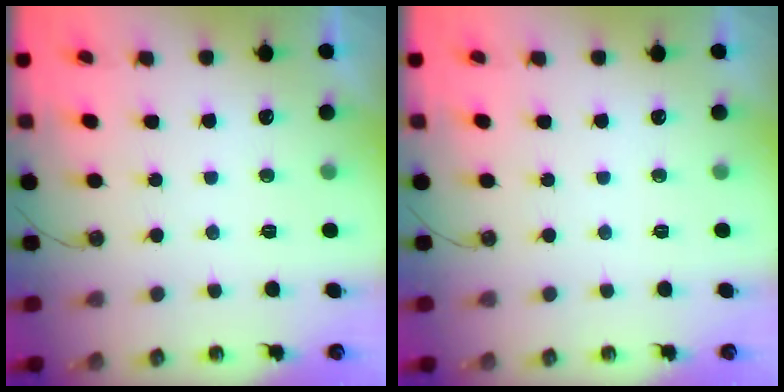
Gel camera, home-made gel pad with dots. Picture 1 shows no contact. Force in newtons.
{"total": 0.0}